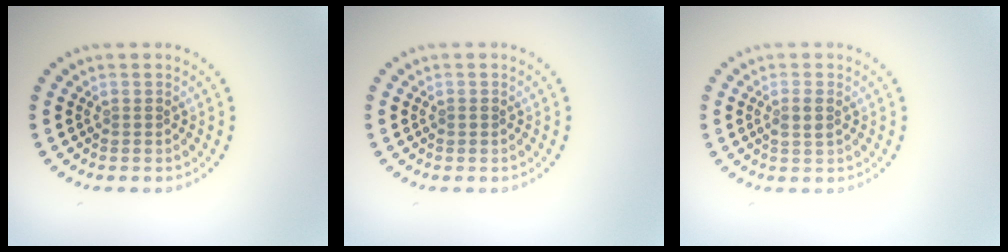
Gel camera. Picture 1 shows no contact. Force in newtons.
{"total": 0.5, "press": 0.5, "slide": 0.2}
{"total": 1.4, "press": 1.3, "slide": 0.5}